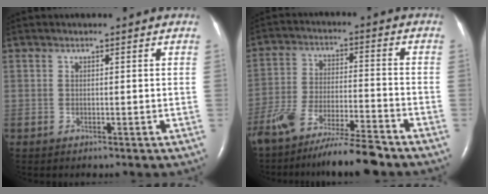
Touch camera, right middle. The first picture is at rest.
{"total": 13.3, "force": [-11.3, 0.8, 7.0], "torque": [-0.126, -0.019, -0.195]}